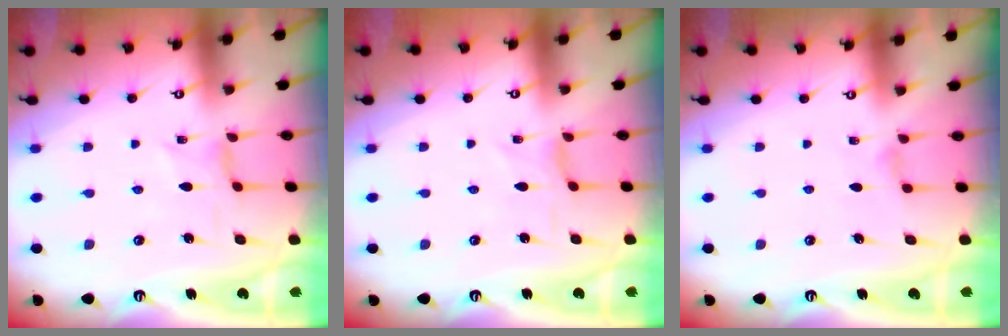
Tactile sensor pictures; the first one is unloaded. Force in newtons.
{"total": 0.6, "press": 0.6, "slide": 0.2}
{"total": 1.7, "press": 1.6, "slide": 0.4}